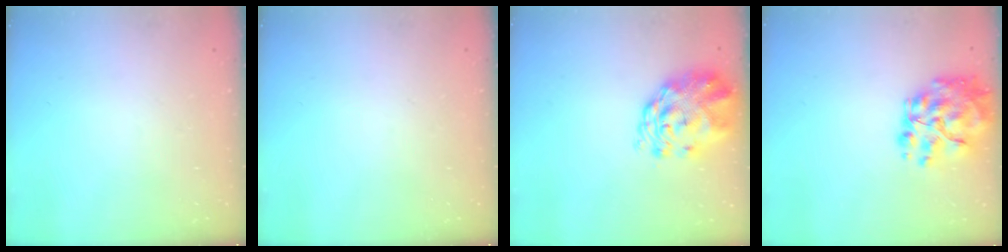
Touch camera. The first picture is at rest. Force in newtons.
{"total": 0.0}
{"total": 3.2, "press": 3.0, "slide": 1.1}
{"total": 15.6, "press": 14.8, "slide": 5.0}